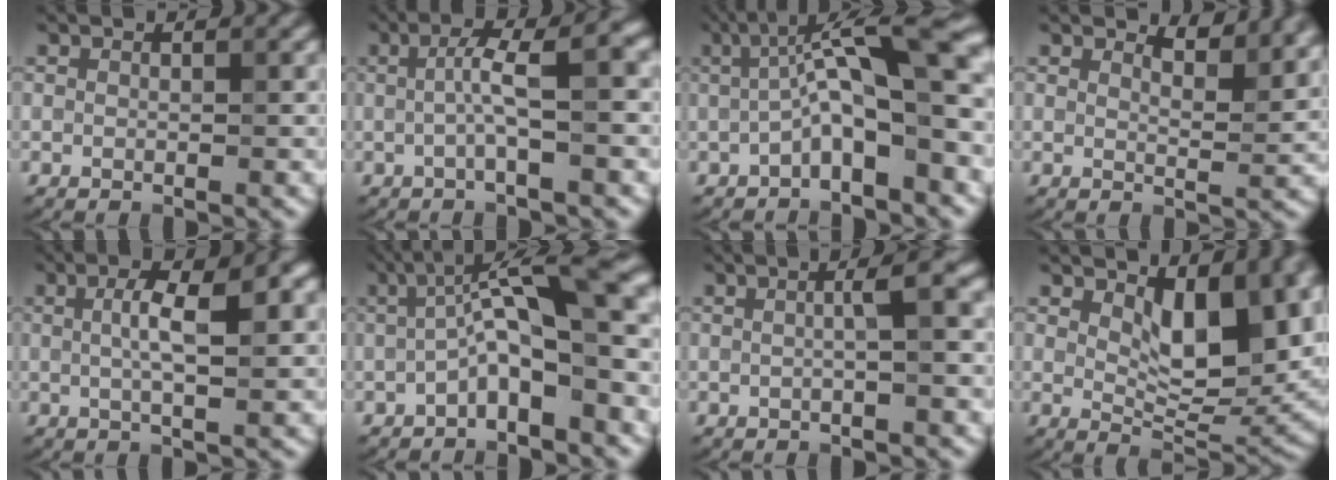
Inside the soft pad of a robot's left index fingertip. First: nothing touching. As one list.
[{"total": 4.1, "force": [0.0, 0.6, 4.0], "torque": [-0.069, 0.012, -0.005]}, {"total": 8.9, "force": [-0.1, 2.2, 8.6], "torque": [-0.130, 0.026, -0.013]}, {"total": 3.7, "force": [3.2, 0.8, 1.7], "torque": [-0.025, -0.005, 0.043]}, {"total": 4.6, "force": [0.7, 1.1, 4.5], "torque": [-0.078, 0.006, 0.010]}, {"total": 8.2, "force": [-0.5, 2.1, 7.9], "torque": [-0.124, 0.027, -0.021]}, {"total": 2.7, "force": [0.1, 0.5, 2.7], "torque": [-0.040, 0.009, -0.004]}, {"total": 8.9, "force": [3.2, 4.2, 7.1], "torque": [-0.108, -0.016, 0.052]}]